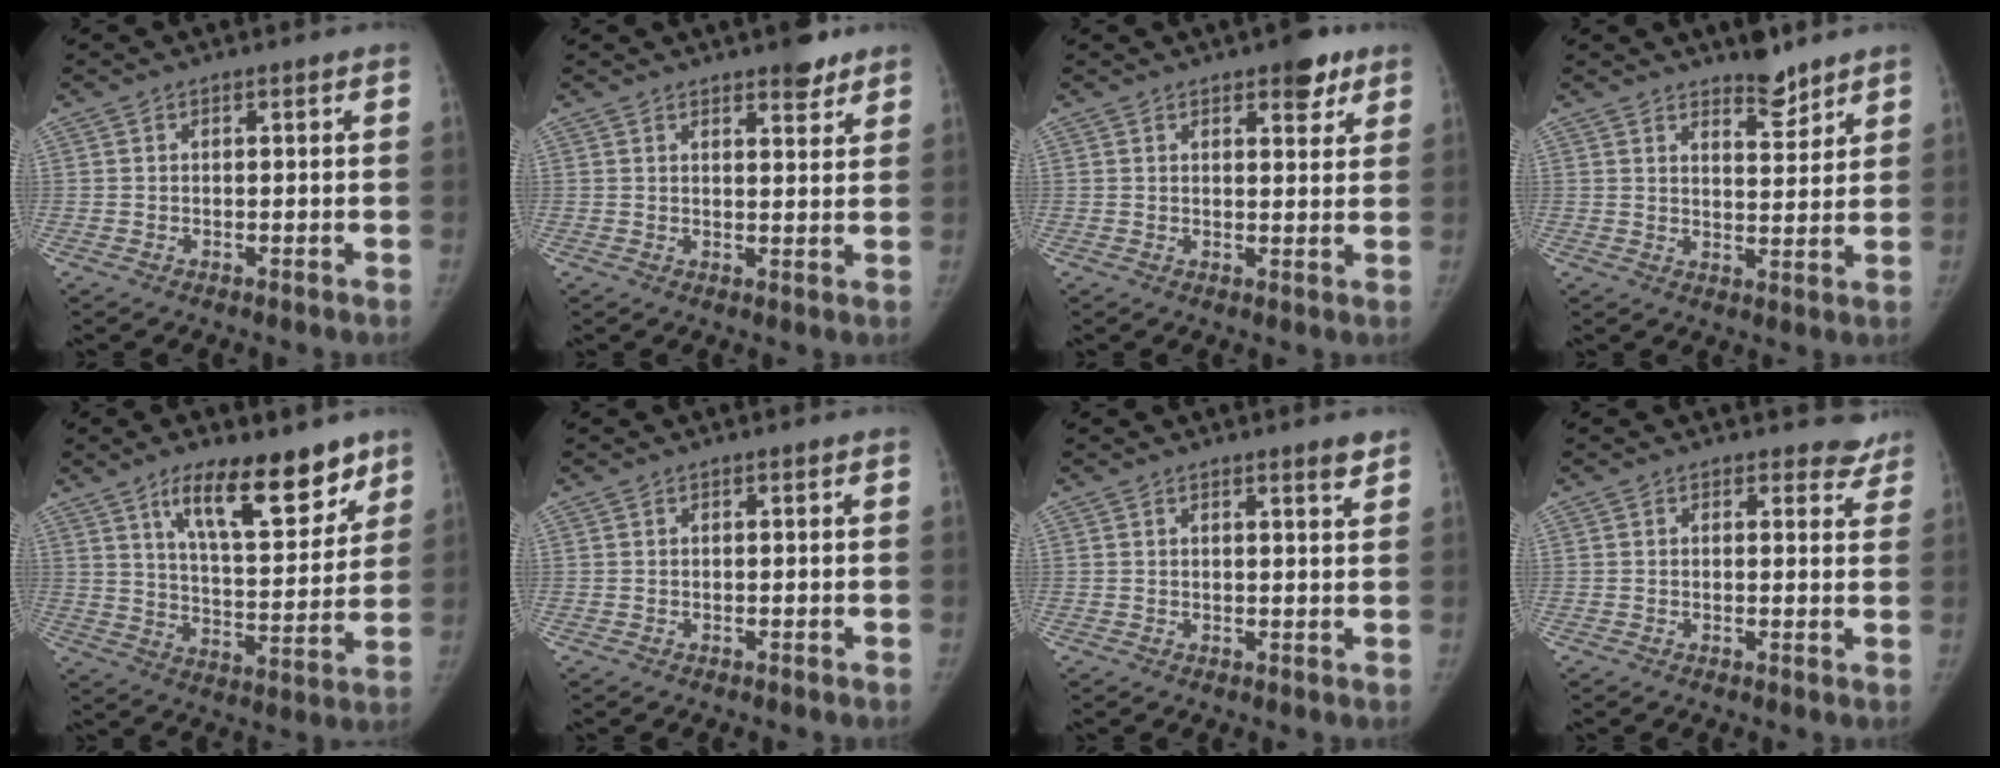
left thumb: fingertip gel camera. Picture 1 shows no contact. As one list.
[{"total": 5.2, "force": [3.8, 1.7, 3.1], "torque": [-0.024, -0.022, 0.050]}, {"total": 6.0, "force": [3.7, 2.5, 4.0], "torque": [-0.030, -0.015, 0.043]}, {"total": 5.9, "force": [4.9, 2.0, 2.6], "torque": [-0.018, -0.040, 0.077]}, {"total": 16.9, "force": [11.0, 6.1, 11.3], "torque": [-0.125, -0.069, 0.180]}, {"total": 0.0}, {"total": 2.5, "force": [1.9, 0.1, 1.6], "torque": [-0.020, -0.015, 0.026]}, {"total": 4.6, "force": [4.1, 2.1, 0.0], "torque": [0.039, -0.025, 0.026]}]